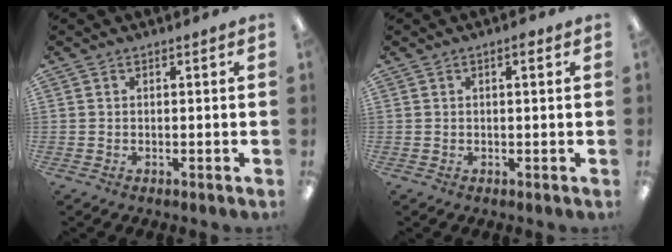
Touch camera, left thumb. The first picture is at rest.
{"total": 1.7, "force": [0.8, 0.4, 1.4], "torque": [-0.015, -0.003, 0.009]}